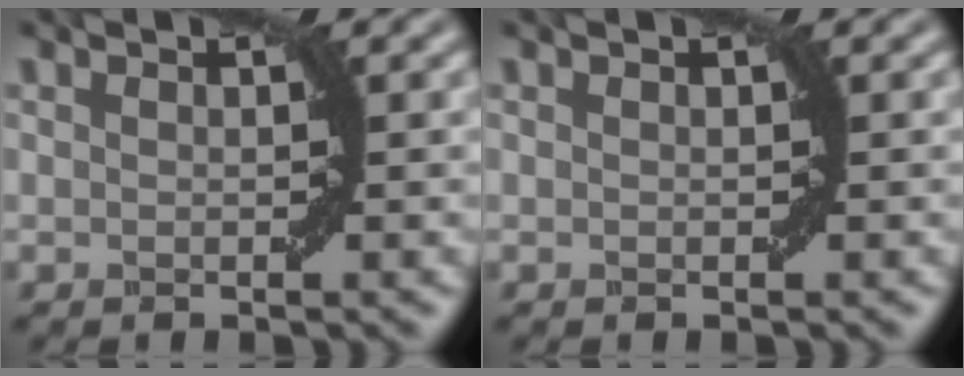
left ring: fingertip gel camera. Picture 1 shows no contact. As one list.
[{"total": 0.0}]